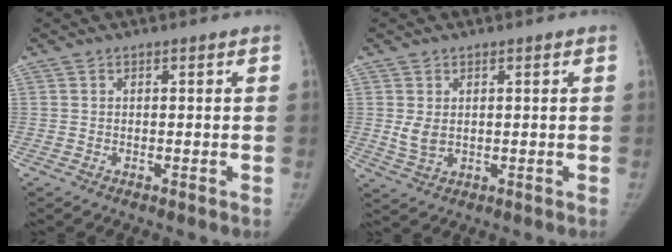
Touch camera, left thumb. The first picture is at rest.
{"total": 3.2, "force": [0.5, 2.3, 2.2], "torque": [-0.035, -0.011, 0.019]}